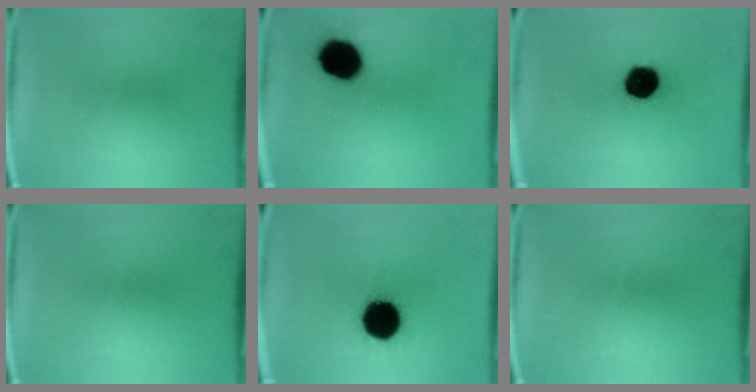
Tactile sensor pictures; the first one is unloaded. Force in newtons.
{"total": 14.6}
{"total": 14.8}
{"total": 0.0}
{"total": 19.1}
{"total": 0.0}